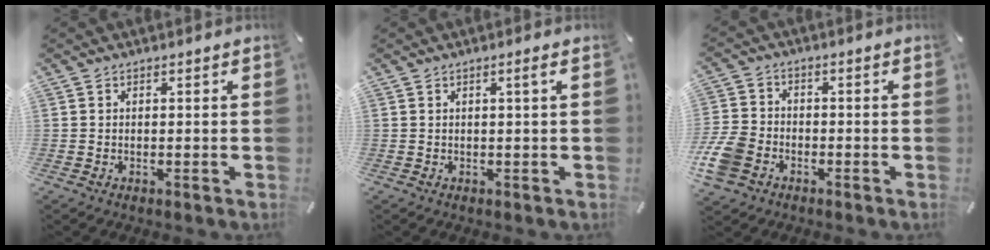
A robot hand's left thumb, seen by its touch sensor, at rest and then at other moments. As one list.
[{"total": 1.6, "force": [0.5, -0.1, 1.5], "torque": [-0.028, 0.002, 0.007]}, {"total": 9.4, "force": [-3.7, 7.6, 4.1], "torque": [-0.109, 0.028, -0.069]}]